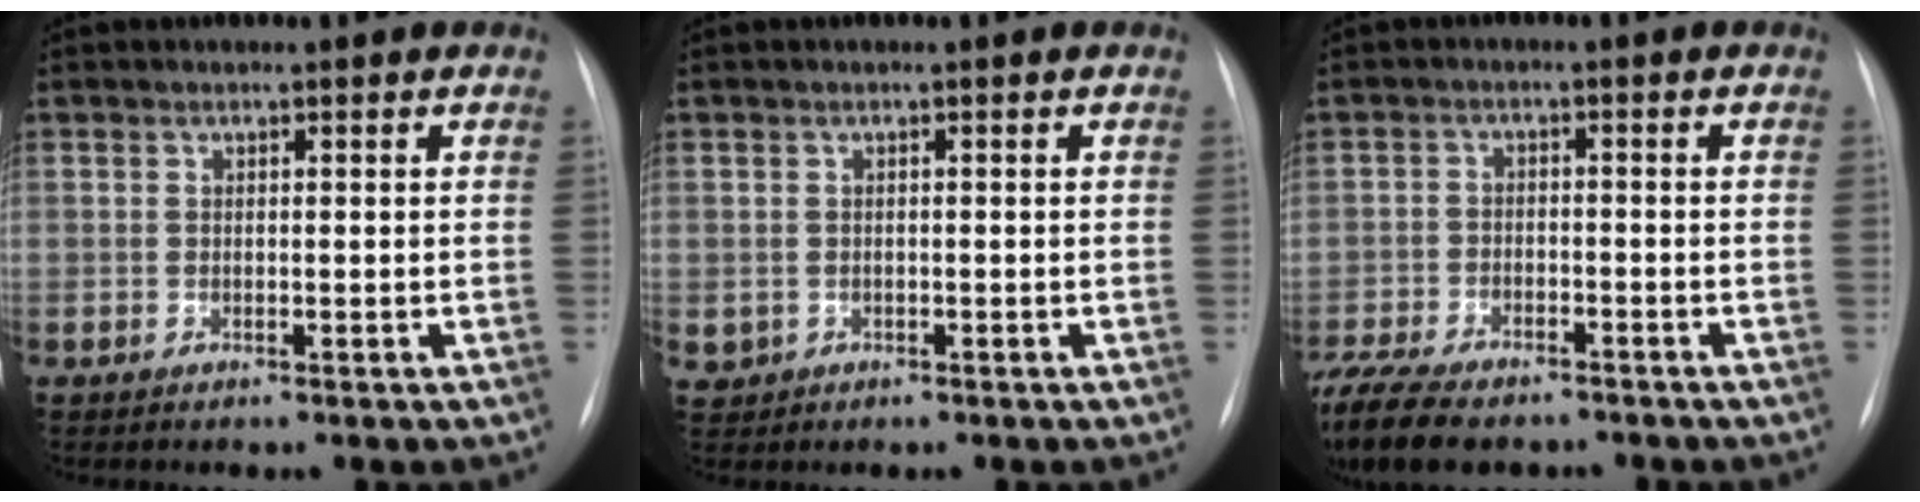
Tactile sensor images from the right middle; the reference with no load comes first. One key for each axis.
{"total": 1.7, "fx": -0.3, "fy": 1.6, "fz": 0.3, "tx": -0.004, "ty": 0.005, "tz": 0.004}
{"total": 15.5, "fx": -11.9, "fy": 6.2, "fz": 7.7, "tx": -0.199, "ty": -0.023, "tz": -0.184}